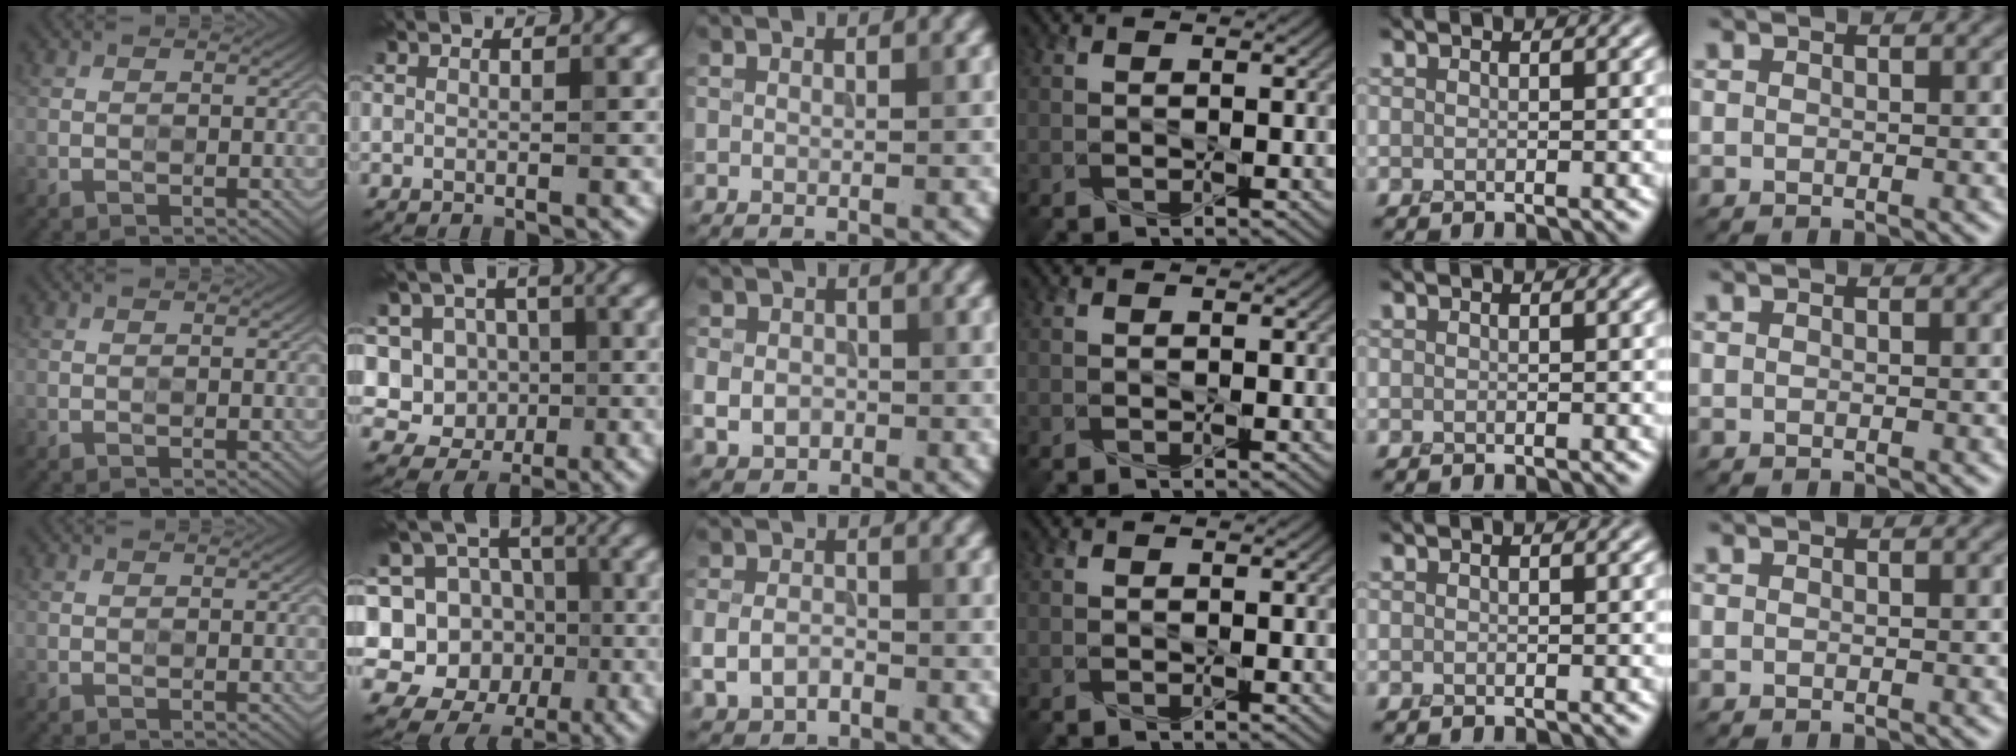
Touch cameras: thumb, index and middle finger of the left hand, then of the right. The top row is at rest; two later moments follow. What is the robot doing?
{"motion": "press", "object": "gel pad"}